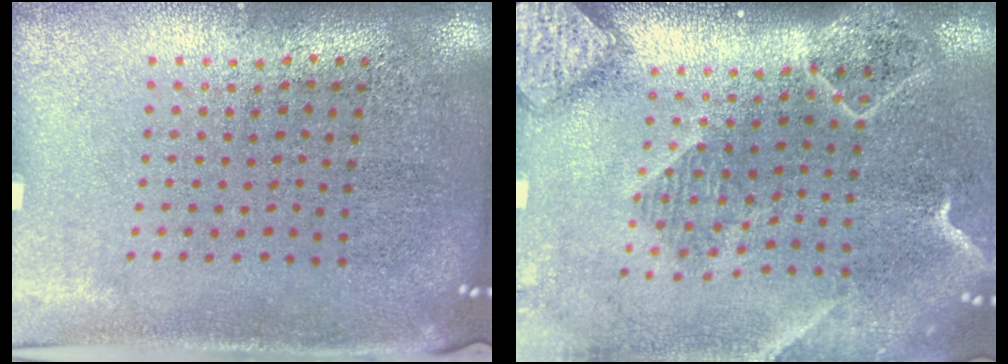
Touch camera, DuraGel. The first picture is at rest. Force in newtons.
{"total": 2.5, "press": 2.0, "slide": 1.4}